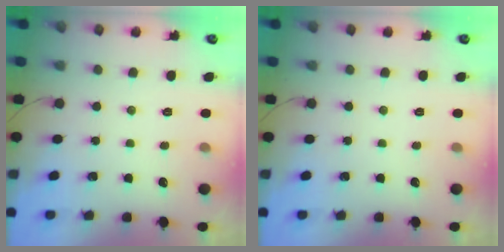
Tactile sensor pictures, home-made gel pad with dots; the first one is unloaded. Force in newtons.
{"total": 0.0}